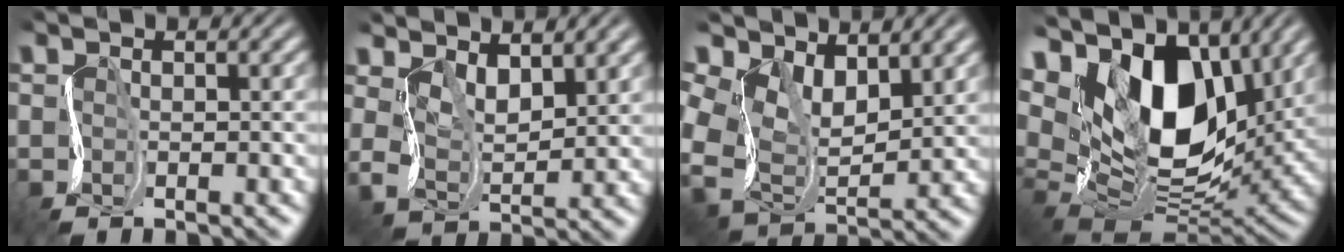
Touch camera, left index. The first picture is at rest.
{"total": 4.3, "force": [3.0, 1.7, 2.6], "torque": [-0.060, -0.002, 0.061]}
{"total": 7.7, "force": [3.0, 5.0, 5.1], "torque": [-0.126, -0.008, 0.057]}
{"total": 14.6, "force": [7.4, 8.1, 9.6], "torque": [-0.166, 0.022, 0.120]}